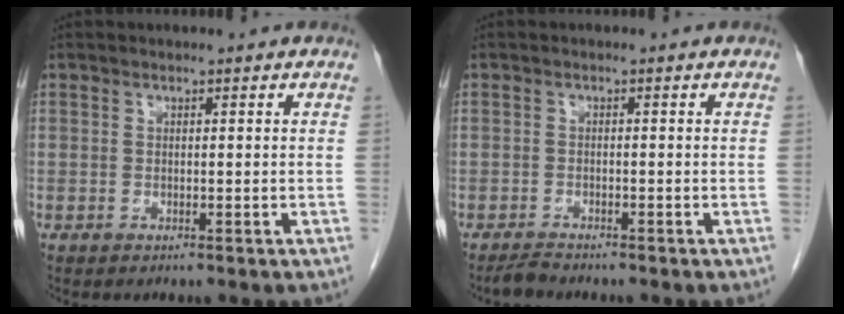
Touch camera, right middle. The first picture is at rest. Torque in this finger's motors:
{"motor_torque": [0.05, 0.04, 0.01, 0.00]}